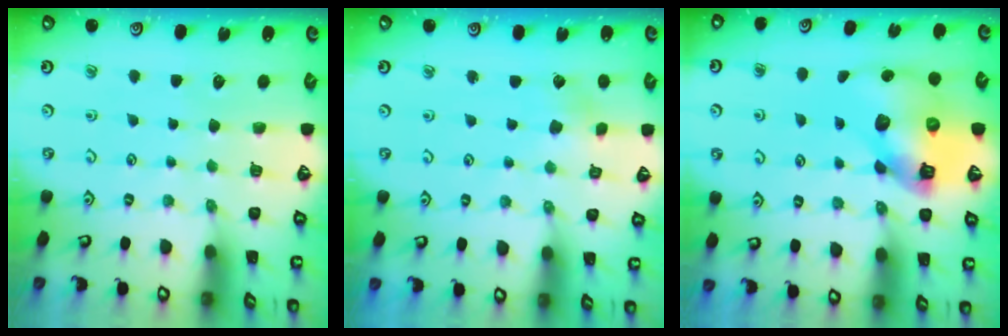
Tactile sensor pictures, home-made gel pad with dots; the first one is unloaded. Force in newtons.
{"total": 2.6, "press": 2.6, "slide": 0.4}
{"total": 13.1, "press": 12.9, "slide": 2.0}